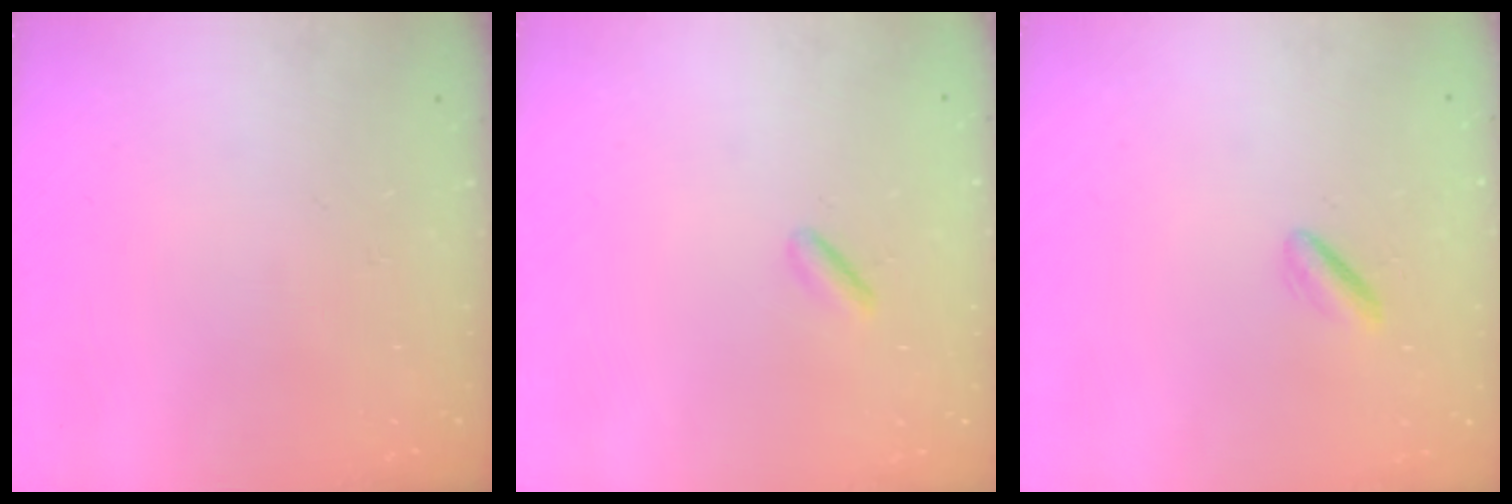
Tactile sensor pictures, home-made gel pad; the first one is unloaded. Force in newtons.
{"total": 1.3, "press": 1.2, "slide": 0.5}
{"total": 1.0, "press": 0.6, "slide": 0.8}